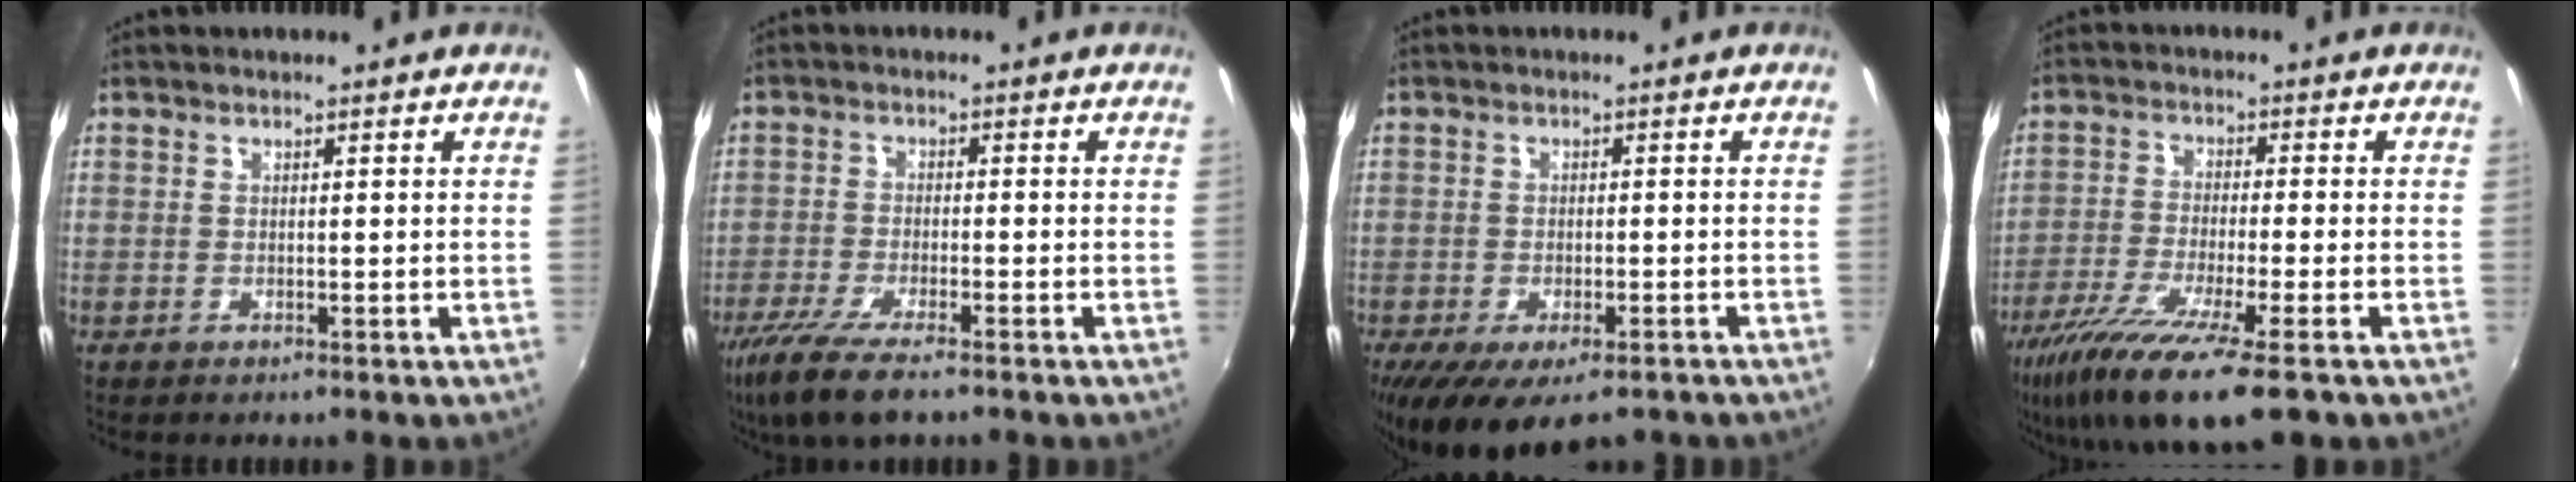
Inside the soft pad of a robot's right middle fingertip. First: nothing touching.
{"total": 10.4, "force": [-7.2, 2.6, 7.0], "torque": [-0.166, -0.037, -0.136]}
{"total": 13.1, "force": [-8.8, 5.3, 8.1], "torque": [-0.166, -0.048, -0.129]}
{"total": 15.5, "force": [-10.1, 2.5, 11.5], "torque": [-0.229, -0.056, -0.180]}